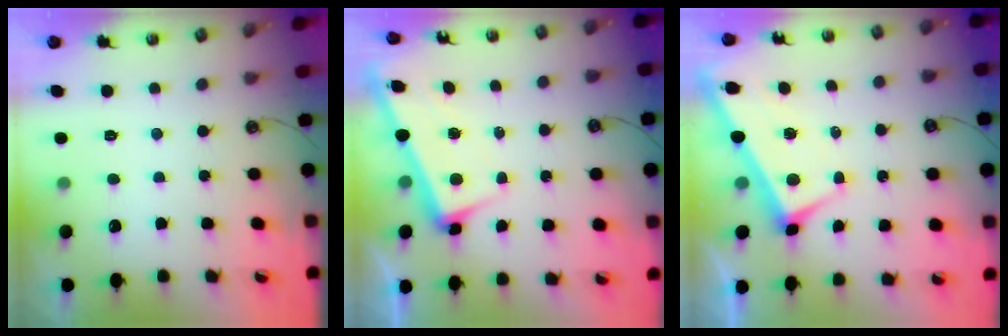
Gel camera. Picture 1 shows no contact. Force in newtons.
{"total": 3.0, "press": 2.9, "slide": 0.8}
{"total": 2.9, "press": 2.8, "slide": 0.9}